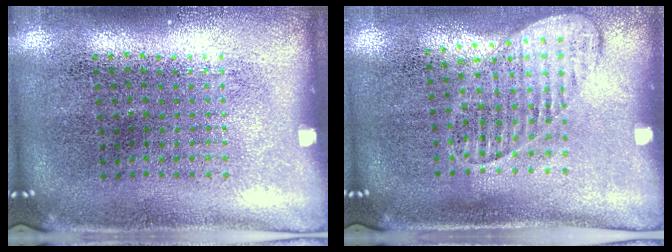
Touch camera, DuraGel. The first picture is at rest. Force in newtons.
{"total": 1.4, "press": 1.2, "slide": 0.9}